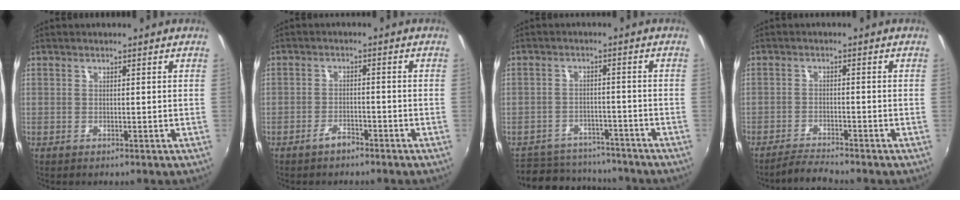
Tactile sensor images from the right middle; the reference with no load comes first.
{"total": 2.6, "force": [-2.2, 0.8, 1.0], "torque": [-0.028, 0.004, -0.037]}
{"total": 10.1, "force": [-8.6, 5.0, 1.7], "torque": [-0.053, 0.024, -0.117]}
{"total": 3.6, "force": [-3.5, -0.3, 0.7], "torque": [-0.031, -0.006, -0.070]}